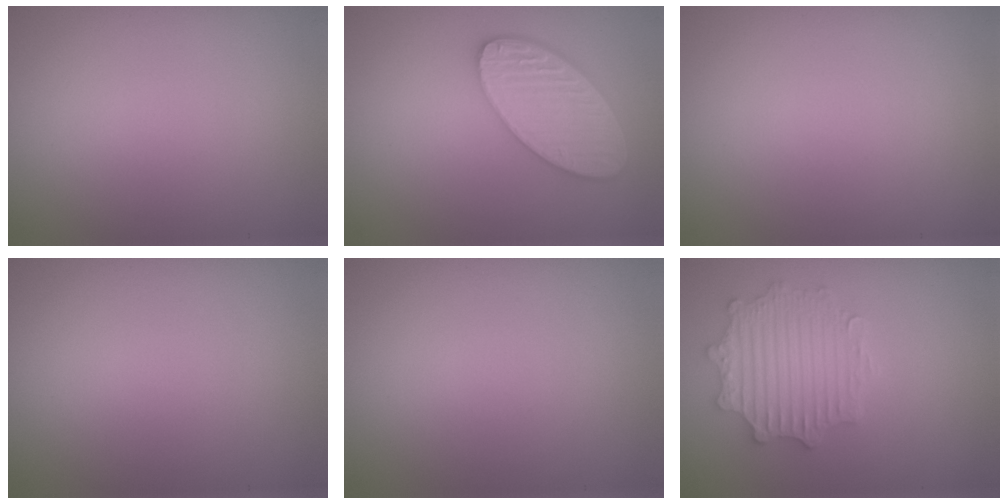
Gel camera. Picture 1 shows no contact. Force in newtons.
{"total": 5.6, "press": 4.8, "slide": 2.8}
{"total": 0.0}
{"total": 0.0}
{"total": 0.0}
{"total": 3.7, "press": 3.5, "slide": 1.4}